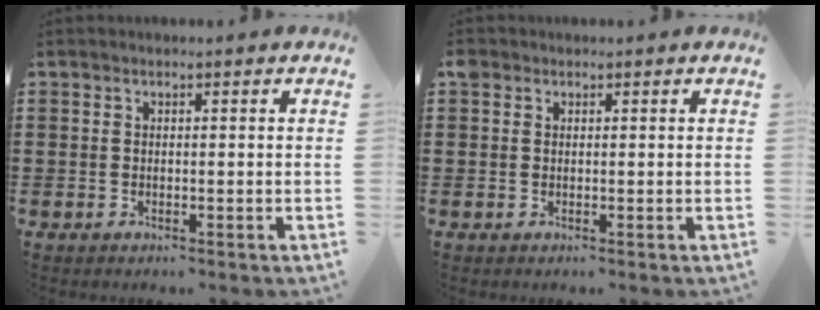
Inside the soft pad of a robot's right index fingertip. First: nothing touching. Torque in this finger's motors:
{"motor_torque": [1.08, 1.06, 0.00, 0.04]}